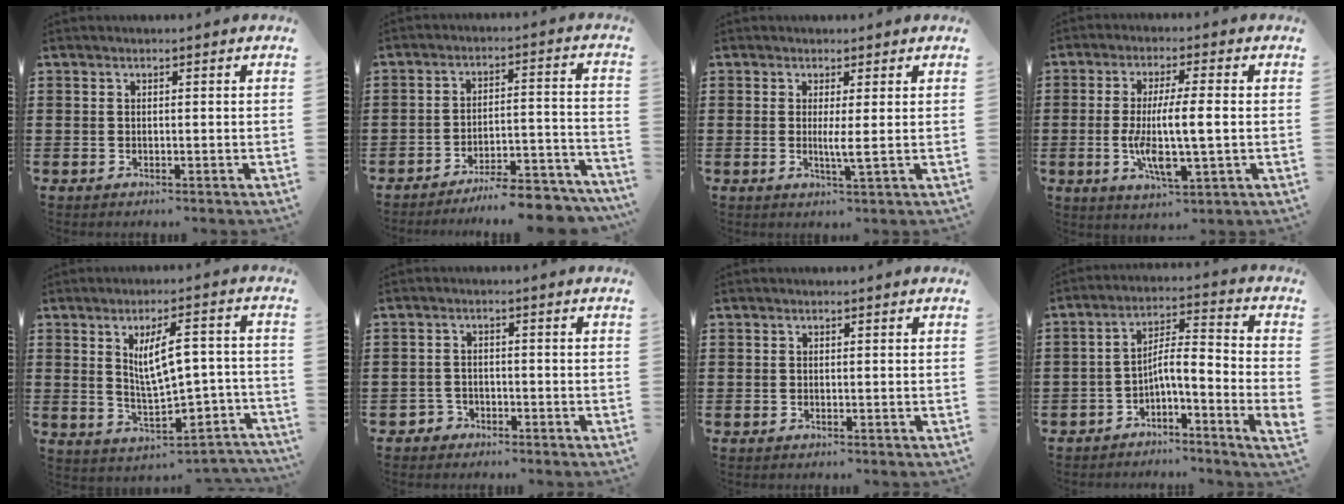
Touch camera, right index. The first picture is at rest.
{"total": 6.8, "force": [-6.5, 0.2, 1.8], "torque": [-0.023, 0.012, -0.126]}
{"total": 2.5, "force": [0.2, -0.3, 2.5], "torque": [-0.038, -0.010, -0.001]}
{"total": 8.7, "force": [-0.7, 1.7, 8.5], "torque": [-0.166, -0.012, -0.016]}
{"total": 7.9, "force": [-0.2, 3.2, 7.2], "torque": [-0.117, 0.005, -0.009]}
{"total": 1.7, "force": [-1.4, 1.0, 0.1], "torque": [-0.009, 0.001, -0.032]}
{"total": 0.0}
{"total": 4.4, "force": [-2.9, -0.2, 3.3], "torque": [-0.069, -0.017, -0.065]}